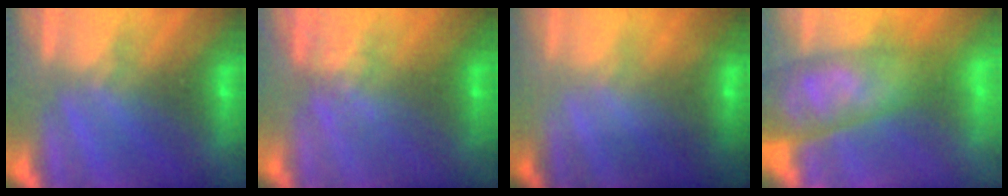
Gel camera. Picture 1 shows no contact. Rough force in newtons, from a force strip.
{"total": 3.9}
{"total": 1.6}
{"total": 10.8}